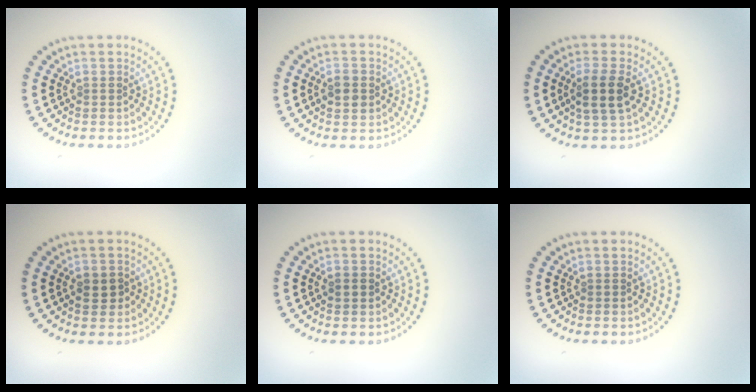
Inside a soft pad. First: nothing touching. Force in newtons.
{"total": 2.4, "press": 2.4, "slide": 0.2}
{"total": 2.8, "press": 2.5, "slide": 1.2}
{"total": 1.9, "press": 1.8, "slide": 0.4}
{"total": 1.2, "press": 1.2, "slide": 0.1}
{"total": 0.0}